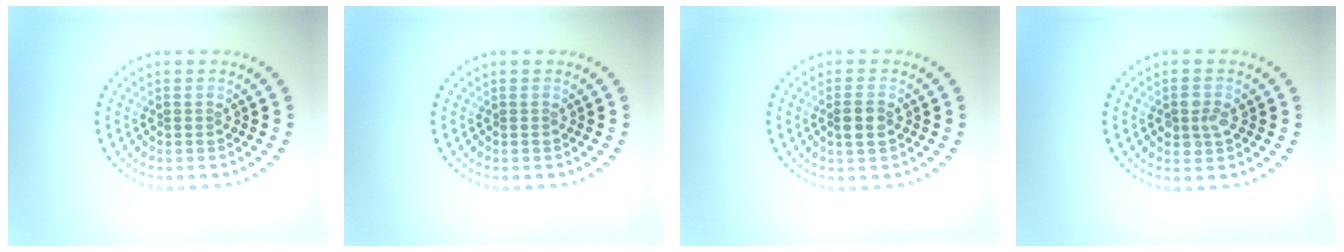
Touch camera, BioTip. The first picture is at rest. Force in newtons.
{"total": 0.0}
{"total": 1.8, "press": 1.8, "slide": 0.6}
{"total": 2.0, "press": 2.0, "slide": 0.2}